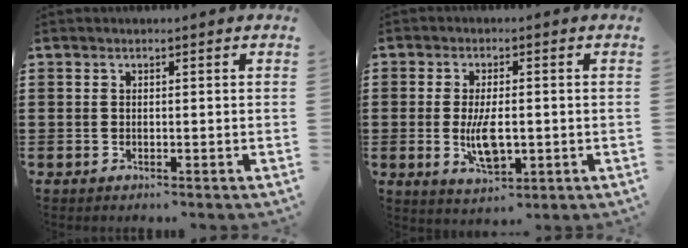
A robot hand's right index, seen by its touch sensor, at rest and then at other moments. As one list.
[{"total": 6.3, "force": [-0.8, 2.7, 5.7], "torque": [-0.105, -0.005, -0.016]}]